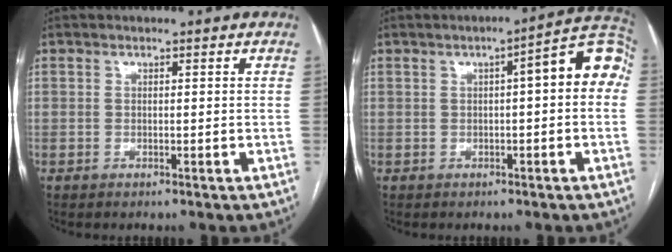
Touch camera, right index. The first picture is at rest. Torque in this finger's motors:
{"motor_torque": [0.24, -0.01, 0.14, 0.03]}